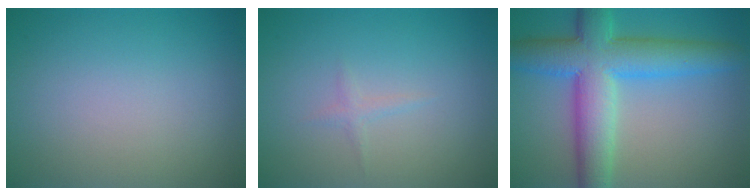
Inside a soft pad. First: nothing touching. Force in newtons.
{"total": 0.8, "press": 0.8, "slide": 0.1}
{"total": 9.1, "press": 9.1, "slide": 0.2}